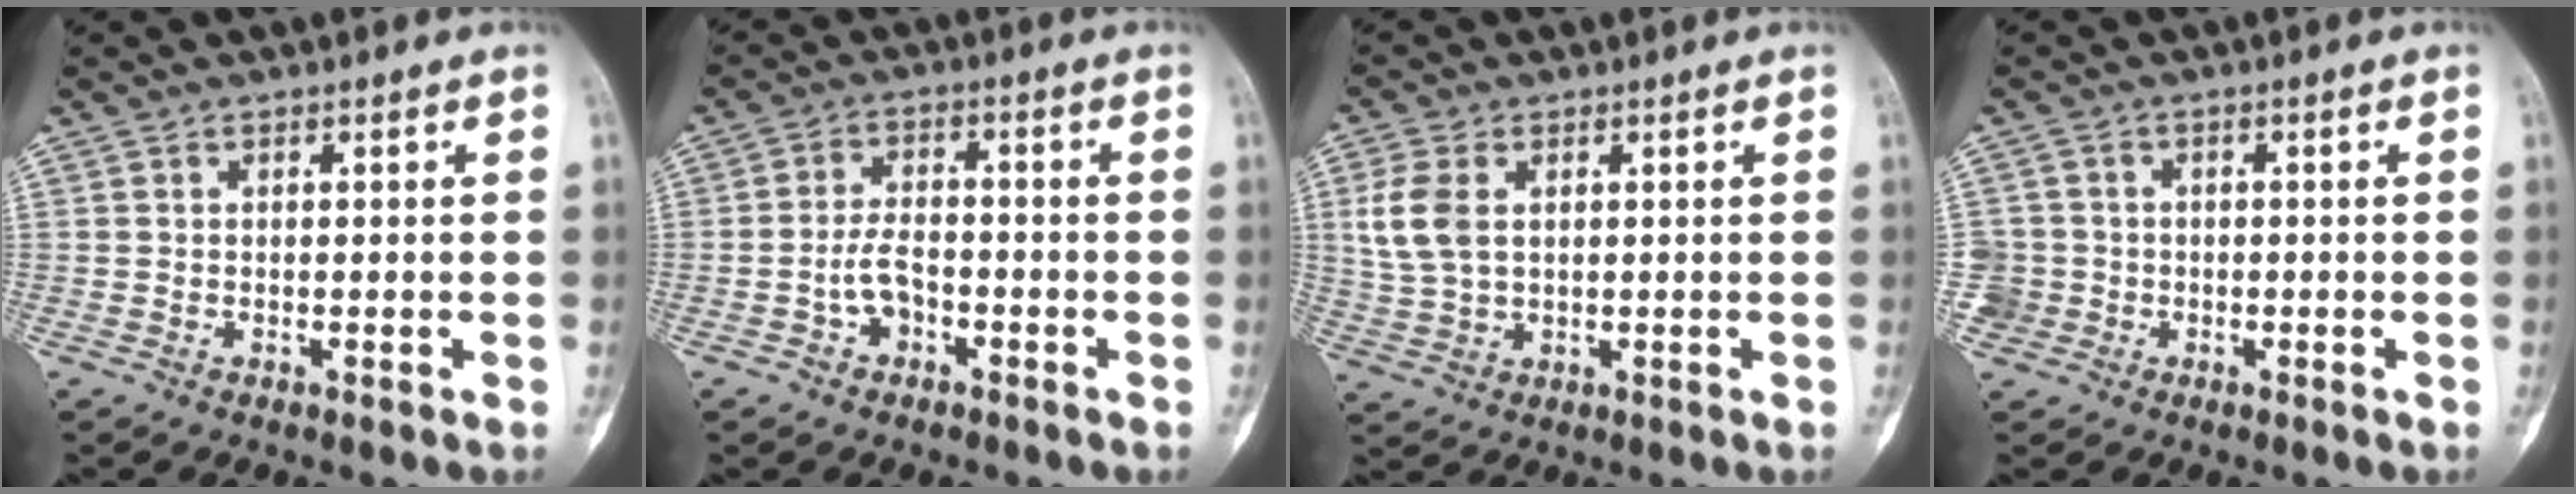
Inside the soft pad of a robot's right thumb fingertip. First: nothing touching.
{"total": 4.7, "force": [-1.9, 3.0, 3.1], "torque": [-0.051, 0.024, -0.038]}
{"total": 7.4, "force": [1.7, 4.7, 5.5], "torque": [-0.121, 0.001, 0.040]}
{"total": 3.4, "force": [-0.9, 3.3, -0.2], "torque": [0.018, 0.014, -0.021]}